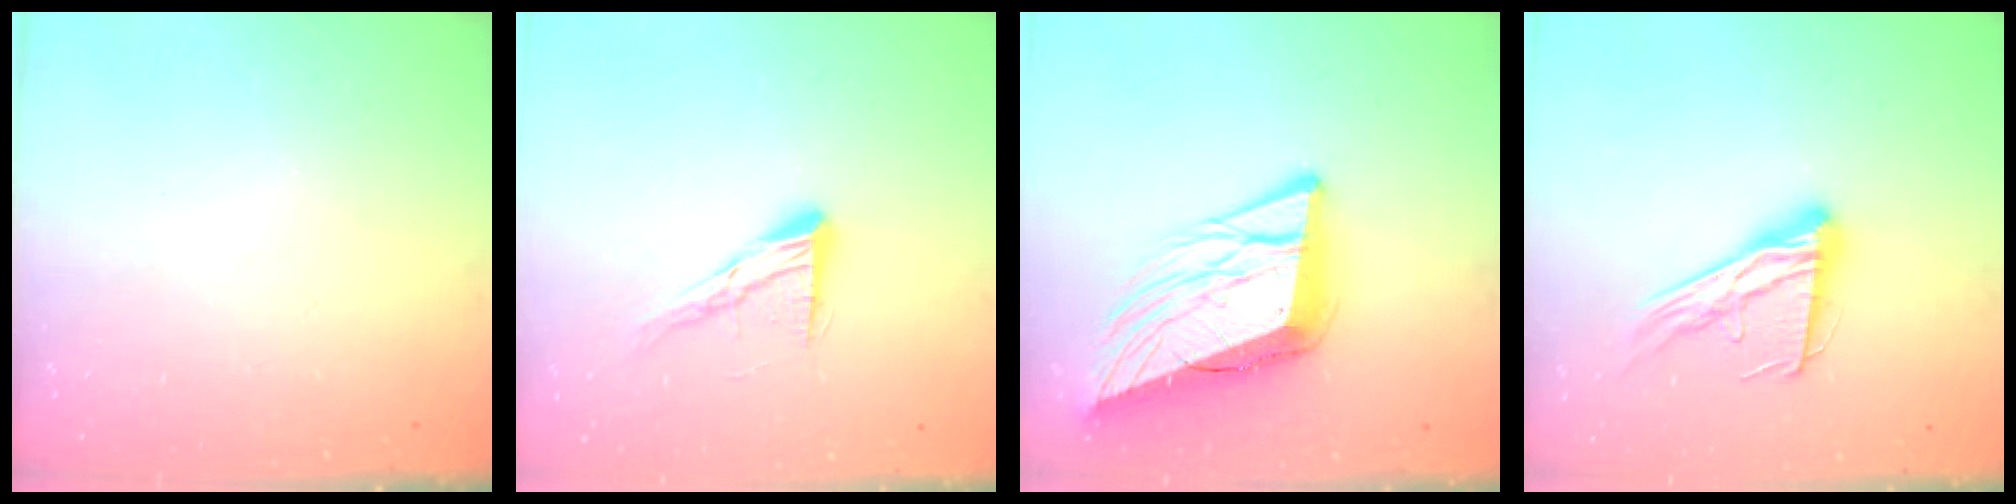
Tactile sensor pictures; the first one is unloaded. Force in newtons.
{"total": 10.6, "press": 10.6, "slide": 0.8}
{"total": 15.9, "press": 15.6, "slide": 3.0}
{"total": 14.8, "press": 14.8, "slide": 1.3}